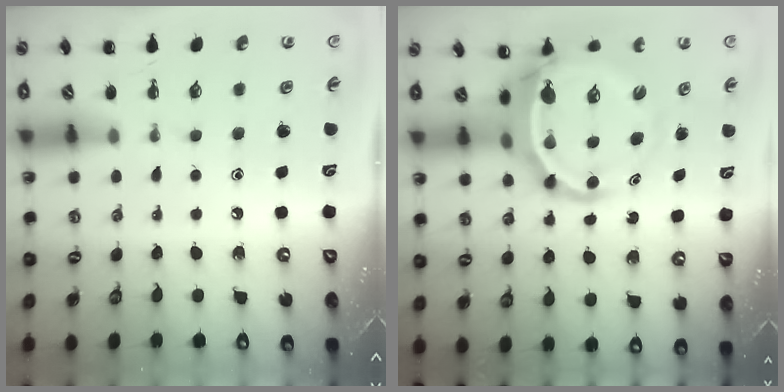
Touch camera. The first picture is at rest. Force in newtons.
{"total": 7.5, "press": 7.1, "slide": 2.5}